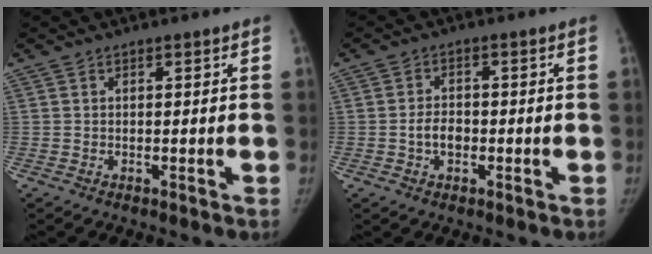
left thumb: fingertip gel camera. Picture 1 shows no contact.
{"total": 3.7, "force": [-1.1, 2.6, 2.5], "torque": [-0.032, 0.012, -0.022]}